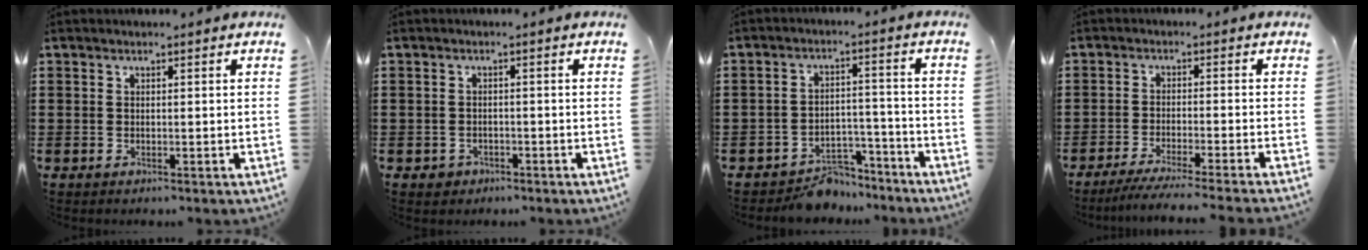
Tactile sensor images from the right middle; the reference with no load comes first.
{"total": 1.2, "force": [-0.8, 0.8, 0.1], "torque": [-0.006, 0.001, -0.020]}
{"total": 5.9, "force": [-5.6, 1.7, 0.6], "torque": [-0.006, 0.020, -0.112]}
{"total": 3.9, "force": [-3.4, -0.4, 1.8], "torque": [-0.030, -0.009, -0.067]}